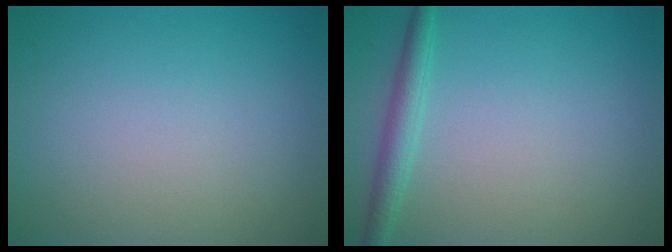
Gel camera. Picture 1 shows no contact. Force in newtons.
{"total": 2.2, "press": 2.2, "slide": 0.1}